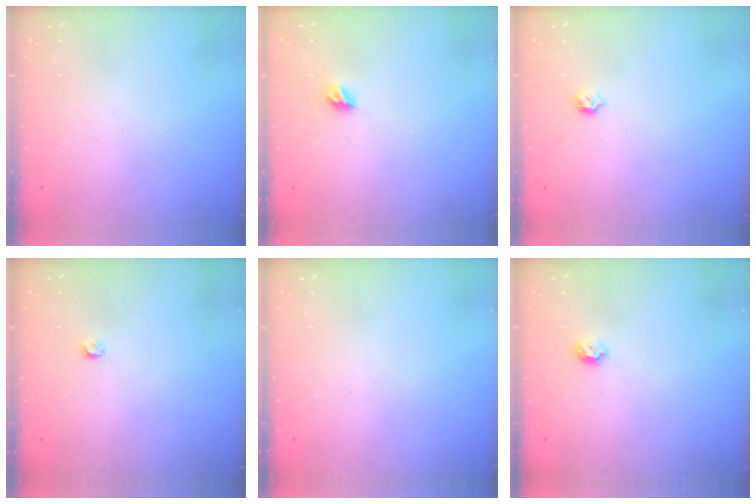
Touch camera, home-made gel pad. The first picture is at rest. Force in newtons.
{"total": 5.4, "press": 5.4, "slide": 0.5}
{"total": 4.0, "press": 3.9, "slide": 0.7}
{"total": 2.9, "press": 2.8, "slide": 0.5}
{"total": 0.0}
{"total": 5.9, "press": 5.8, "slide": 0.9}